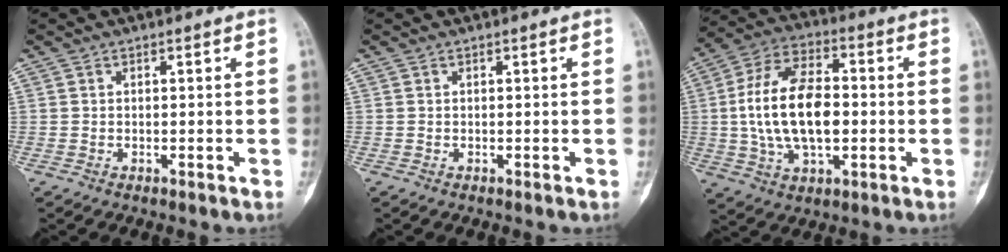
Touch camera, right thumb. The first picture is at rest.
{"total": 0.0}
{"total": 17.1, "force": [-0.3, 9.4, 14.3], "torque": [-0.264, 0.018, -0.008]}